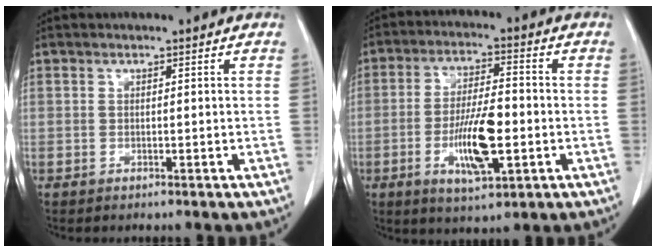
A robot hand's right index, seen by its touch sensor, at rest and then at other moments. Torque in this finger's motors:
{"motor_torque": [0.36, 0.07, 0.24, 0.14]}